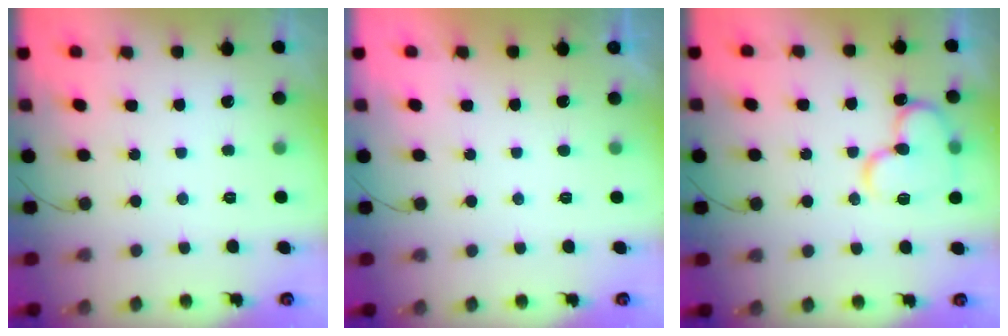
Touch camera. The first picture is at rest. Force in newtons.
{"total": 1.2, "press": 1.1, "slide": 0.3}
{"total": 14.8, "press": 14.7, "slide": 2.3}